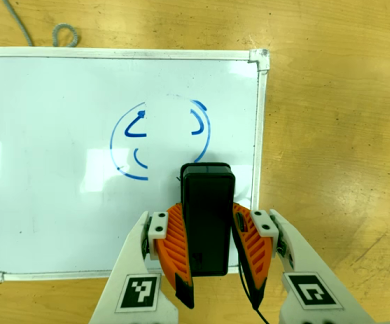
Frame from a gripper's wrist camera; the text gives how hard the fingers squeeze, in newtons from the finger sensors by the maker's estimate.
{"total": 5.3, "left": 4.1, "right": 6.5}